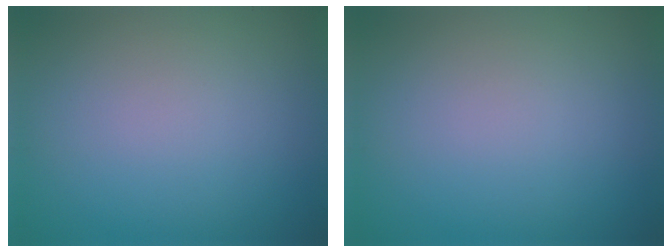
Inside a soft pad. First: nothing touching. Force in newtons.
{"total": 0.0}